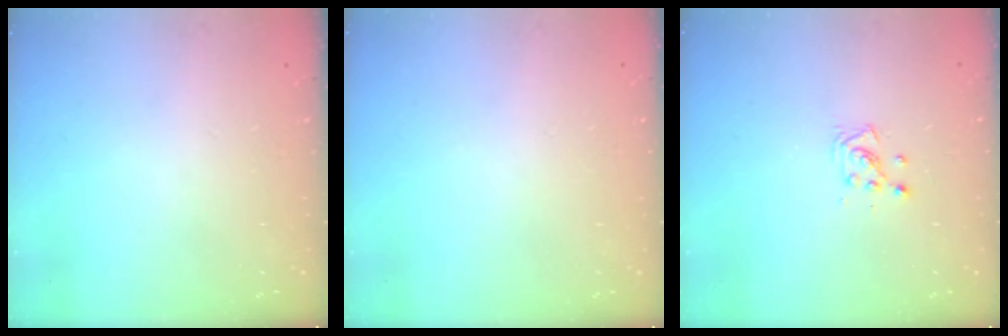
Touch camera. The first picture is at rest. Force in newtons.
{"total": 0.0}
{"total": 3.1, "press": 3.1, "slide": 0.4}